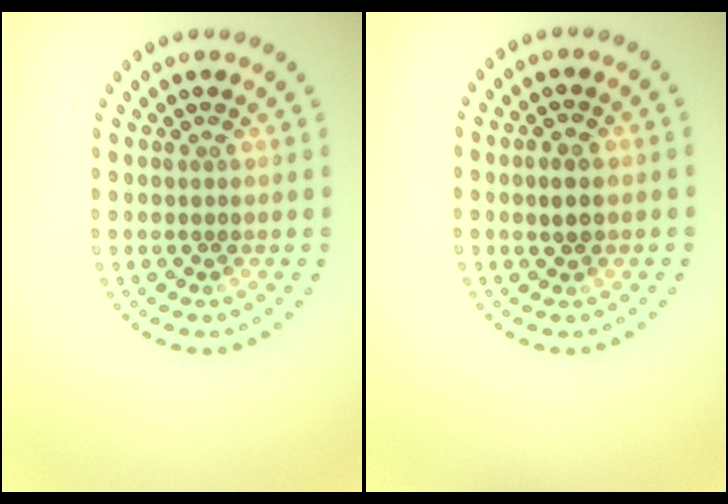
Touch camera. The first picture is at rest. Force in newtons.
{"total": 1.6, "press": 1.6, "slide": 0.1}